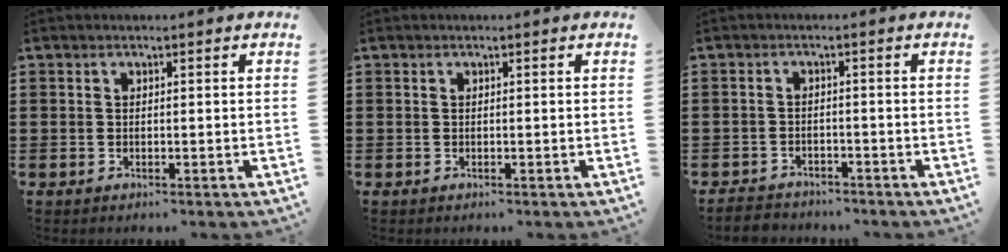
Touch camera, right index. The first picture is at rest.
{"total": 0.0}
{"total": 2.2, "force": [-2.1, 0.4, -0.1], "torque": [-0.006, 0.000, -0.047]}